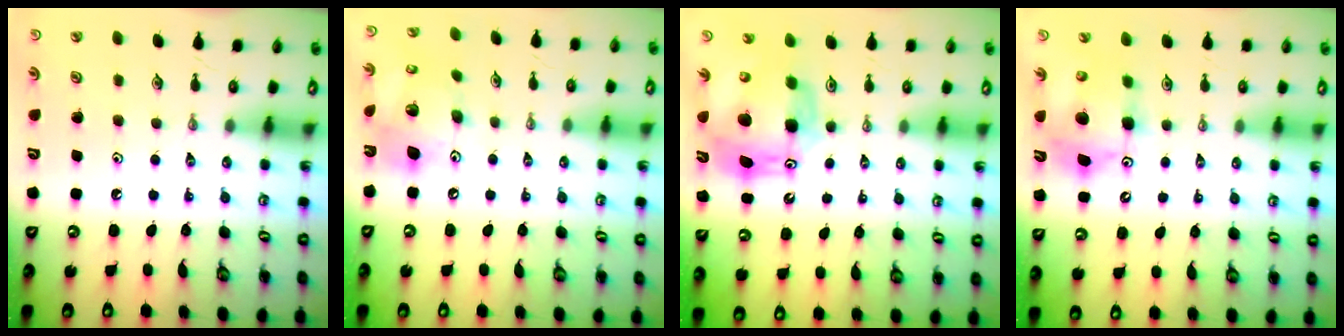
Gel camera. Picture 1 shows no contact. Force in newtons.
{"total": 14.7, "press": 14.3, "slide": 3.2}
{"total": 14.3, "press": 14.3, "slide": 1.3}
{"total": 12.1, "press": 11.9, "slide": 2.2}